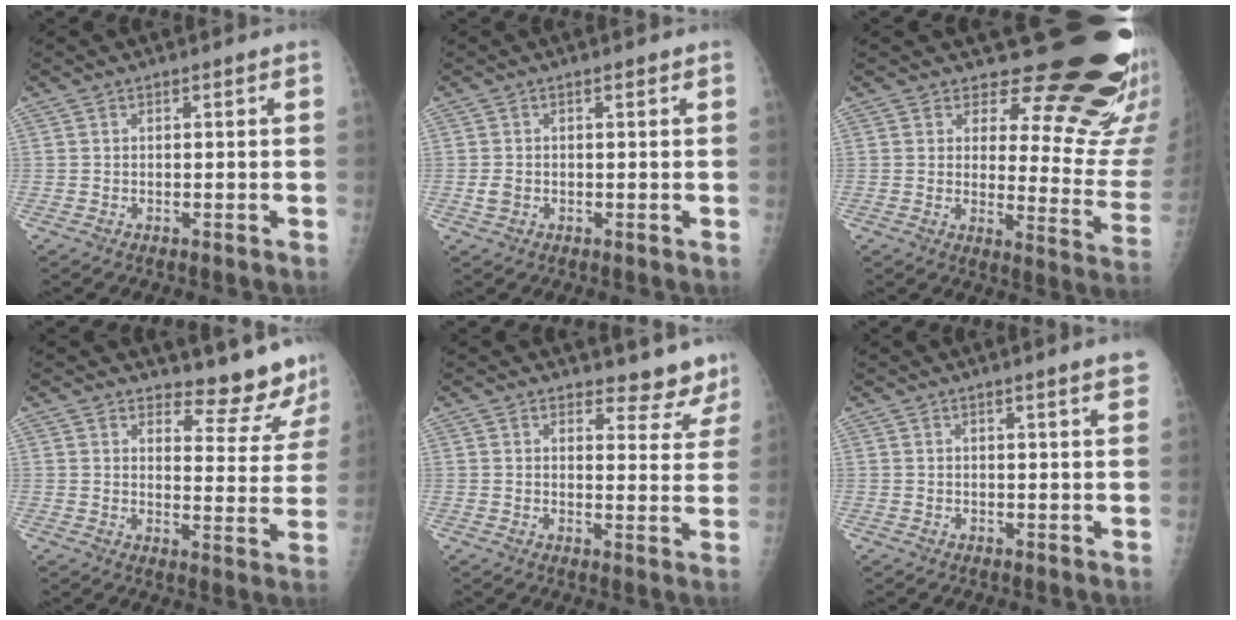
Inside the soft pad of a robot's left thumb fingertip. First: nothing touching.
{"total": 1.7, "force": [0.0, 1.3, 1.2], "torque": [-0.016, -0.001, 0.004]}
{"total": 20.0, "force": [16.0, 7.5, 9.4], "torque": [-0.068, -0.139, 0.185]}
{"total": 10.8, "force": [10.5, 2.1, 1.4], "torque": [0.014, -0.118, 0.121]}
{"total": 8.1, "force": [7.7, 2.5, 0.7], "torque": [0.030, -0.060, 0.074]}
{"total": 3.8, "force": [2.7, -0.1, 2.7], "torque": [-0.030, -0.006, 0.032]}